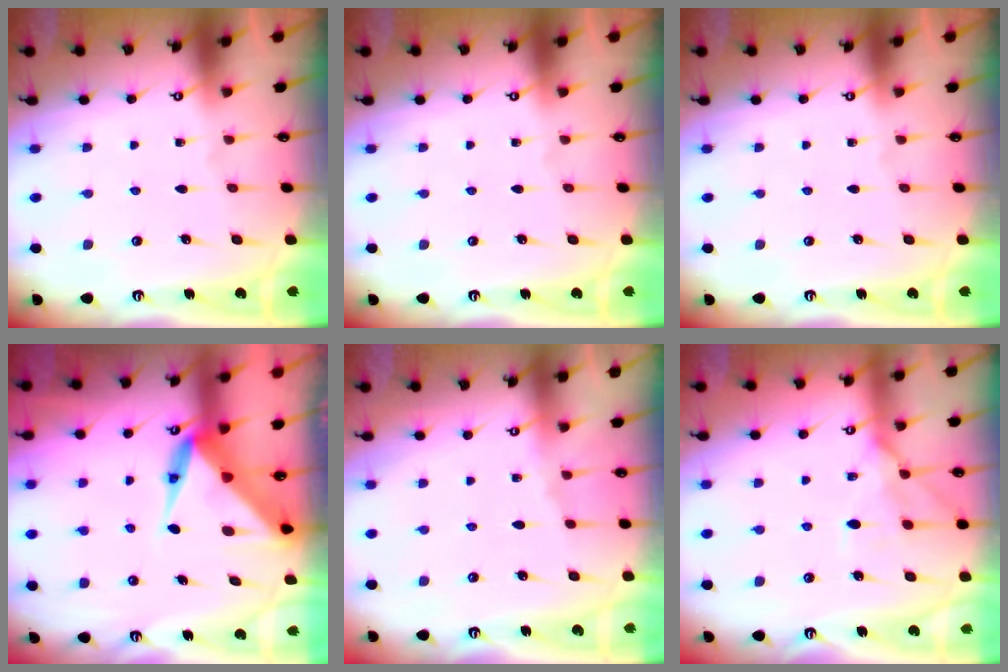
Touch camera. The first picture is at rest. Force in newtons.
{"total": 0.0}
{"total": 0.0}
{"total": 8.1, "press": 8.1, "slide": 0.6}
{"total": 3.5, "press": 3.4, "slide": 0.7}
{"total": 12.0, "press": 12.0, "slide": 1.0}